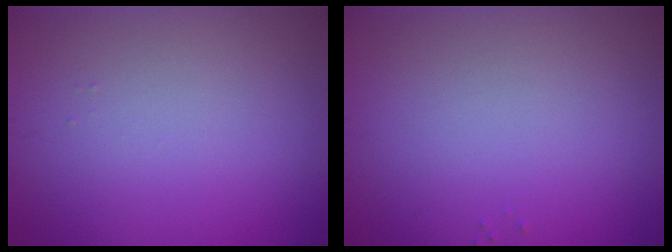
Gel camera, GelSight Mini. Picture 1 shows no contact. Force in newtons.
{"total": 0.0}